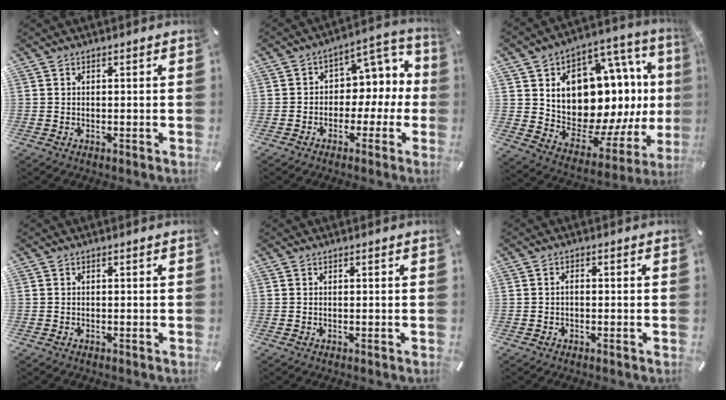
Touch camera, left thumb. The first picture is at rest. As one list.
[{"total": 9.0, "force": [1.0, 7.5, 4.8], "torque": [-0.051, -0.010, 0.017]}, {"total": 18.5, "force": [4.2, 13.2, 12.2], "torque": [-0.196, -0.057, 0.087]}, {"total": 0.5, "force": [-0.4, 0.3, 0.2], "torque": [-0.003, 0.002, -0.010]}, {"total": 0.0}, {"total": 1.4, "force": [-0.6, 0.8, 1.0], "torque": [-0.021, 0.004, -0.013]}]